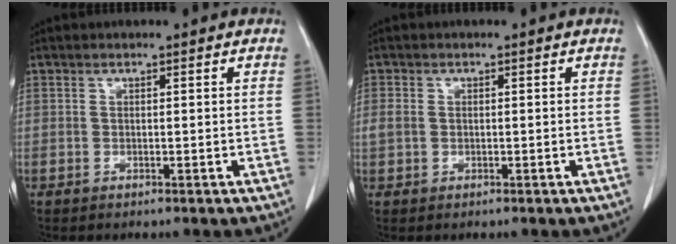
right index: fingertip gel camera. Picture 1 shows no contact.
{"total": 1.8, "force": [0.1, 1.4, 1.1], "torque": [-0.034, 0.011, 0.005]}